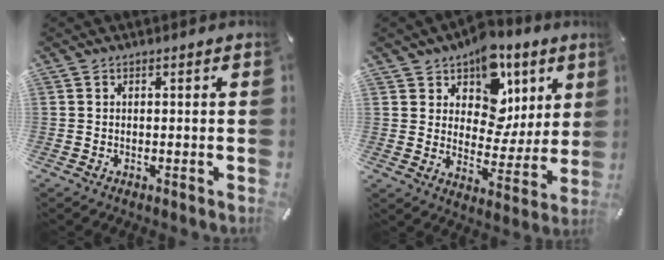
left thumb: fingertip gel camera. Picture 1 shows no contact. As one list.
[{"total": 12.6, "force": [6.5, 9.4, 5.3], "torque": [-0.073, -0.057, 0.118]}]